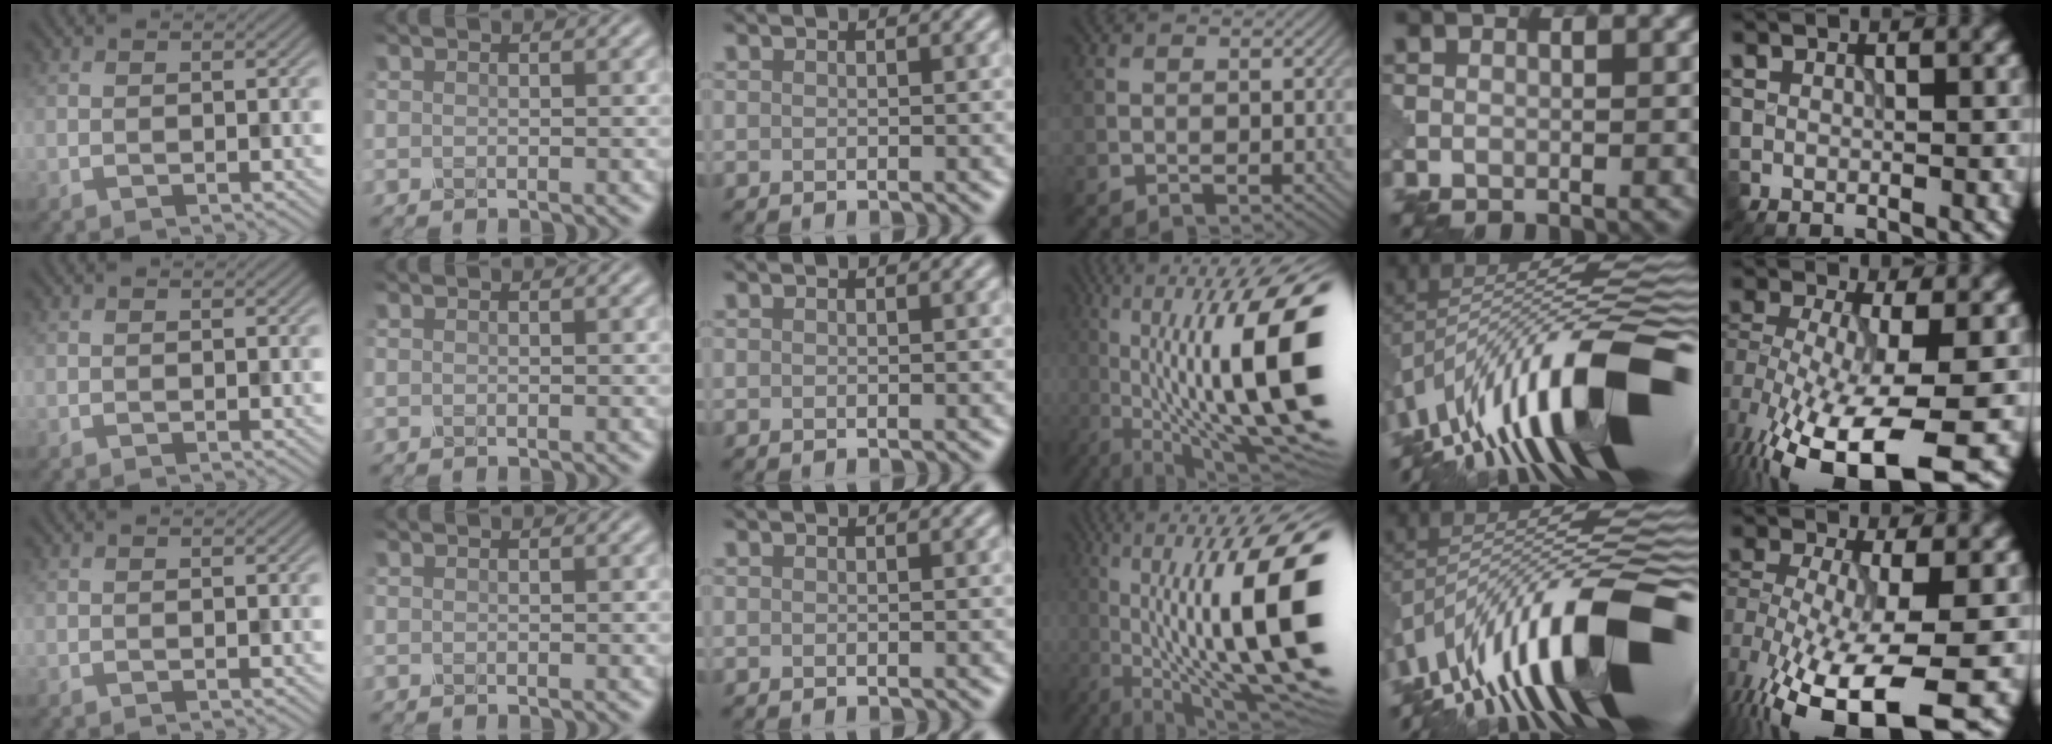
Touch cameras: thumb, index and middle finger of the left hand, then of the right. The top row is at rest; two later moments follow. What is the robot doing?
{"motion": "shake", "object": "plastic piggy bank"}